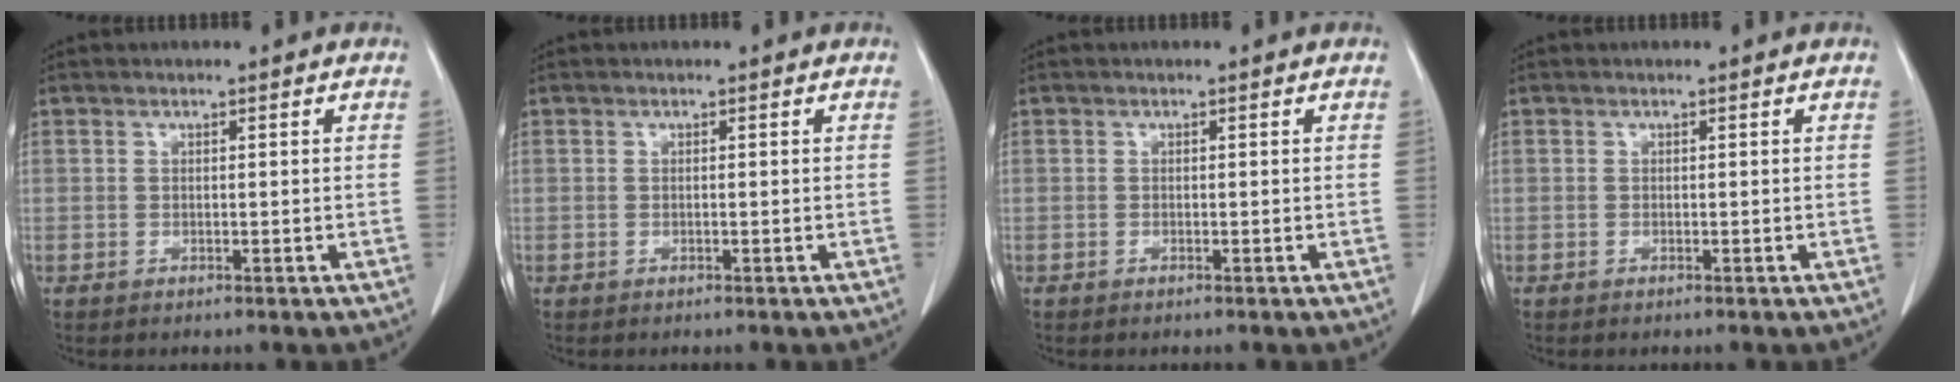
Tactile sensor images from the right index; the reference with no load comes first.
{"total": 0.0}
{"total": 0.0}
{"total": 0.0}